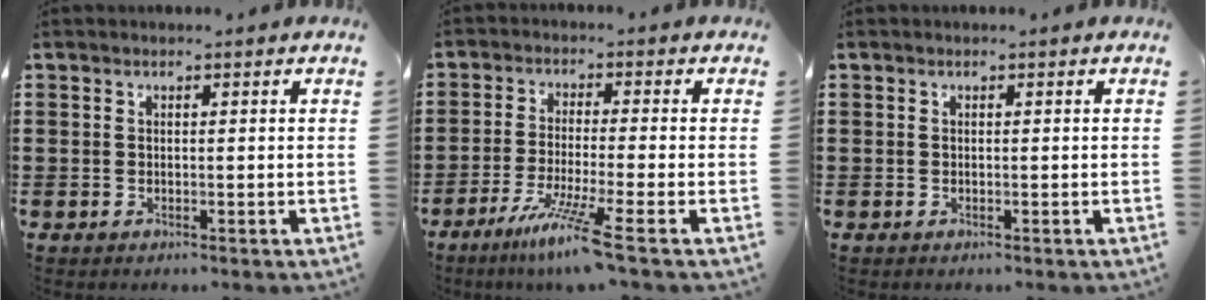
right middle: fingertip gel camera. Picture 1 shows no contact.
{"total": 7.5, "force": [-4.9, -1.0, 5.6], "torque": [-0.117, -0.023, -0.096]}
{"total": 0.0}